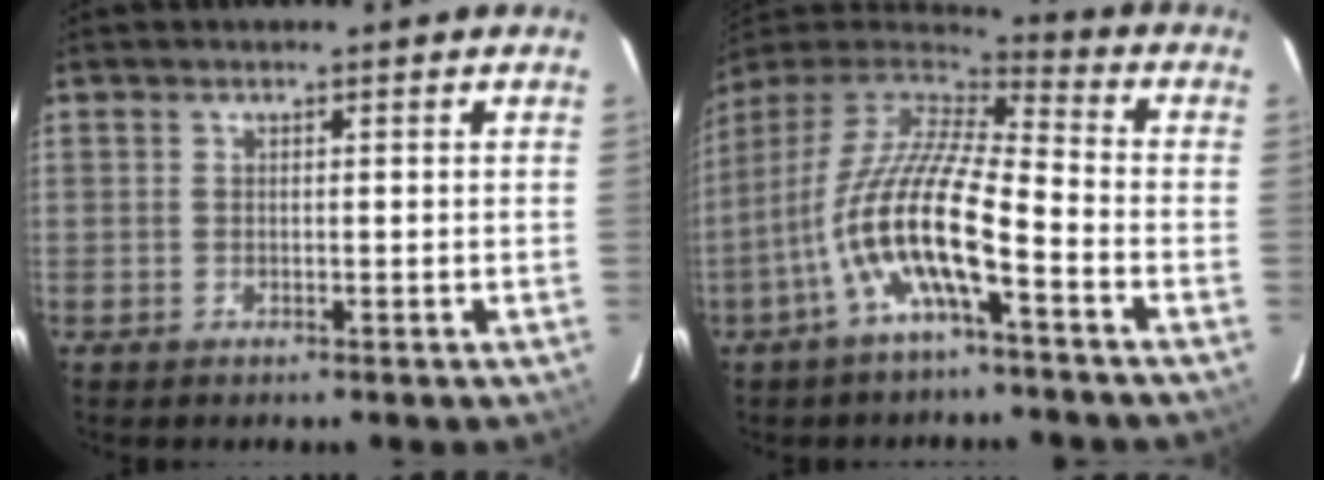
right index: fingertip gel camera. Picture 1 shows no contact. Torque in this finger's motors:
{"motor_torque": [1.87, -0.26, 1.05, 0.21]}